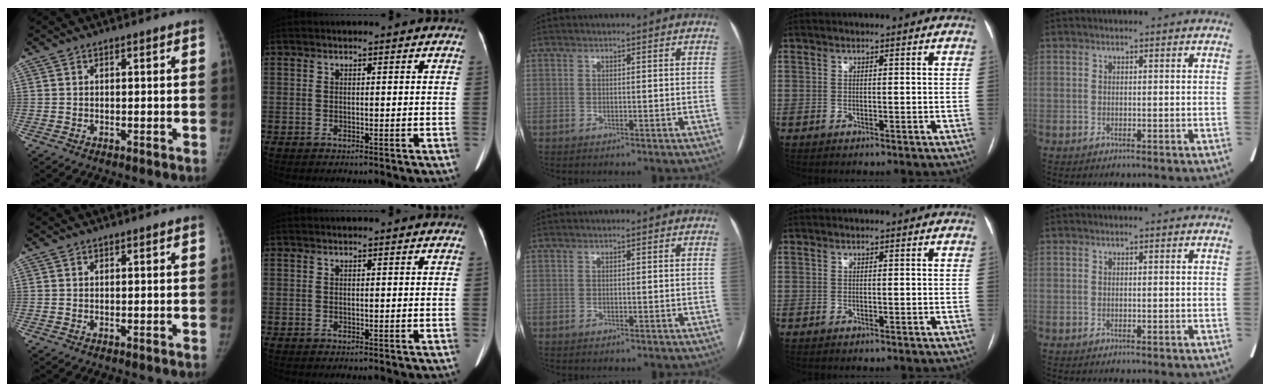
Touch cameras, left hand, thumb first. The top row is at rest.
{}